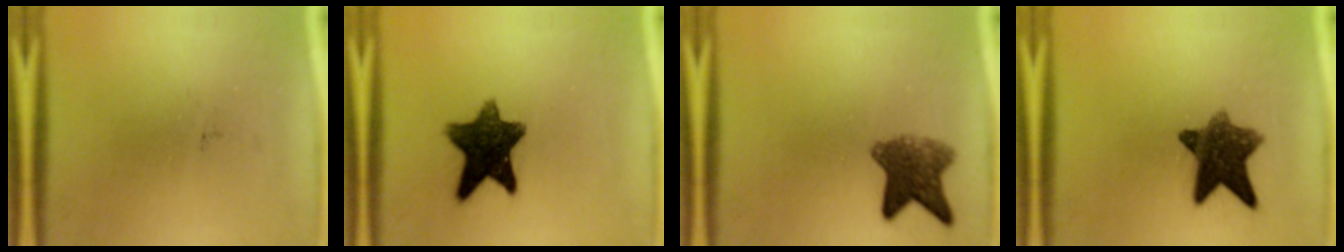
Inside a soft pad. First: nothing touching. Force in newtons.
{"total": 11.2}
{"total": 6.5}
{"total": 9.6}